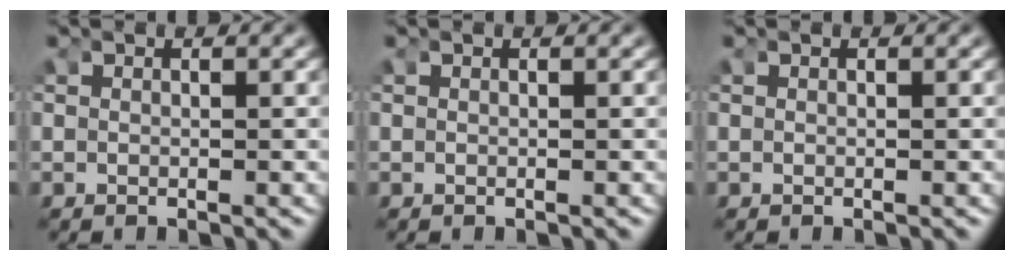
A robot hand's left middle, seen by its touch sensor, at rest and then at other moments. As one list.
[{"total": 0.0}, {"total": 0.0}]